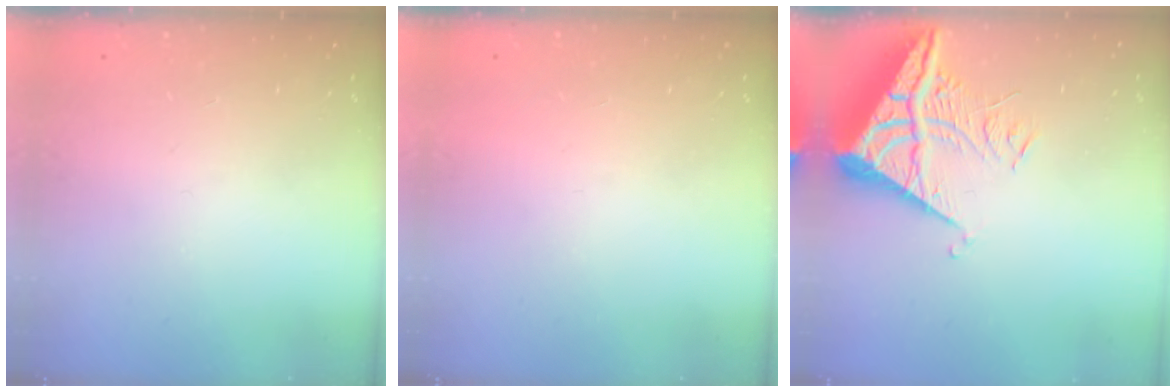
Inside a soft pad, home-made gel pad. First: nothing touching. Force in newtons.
{"total": 1.5, "press": 1.5, "slide": 0.1}
{"total": 8.8, "press": 8.7, "slide": 0.8}